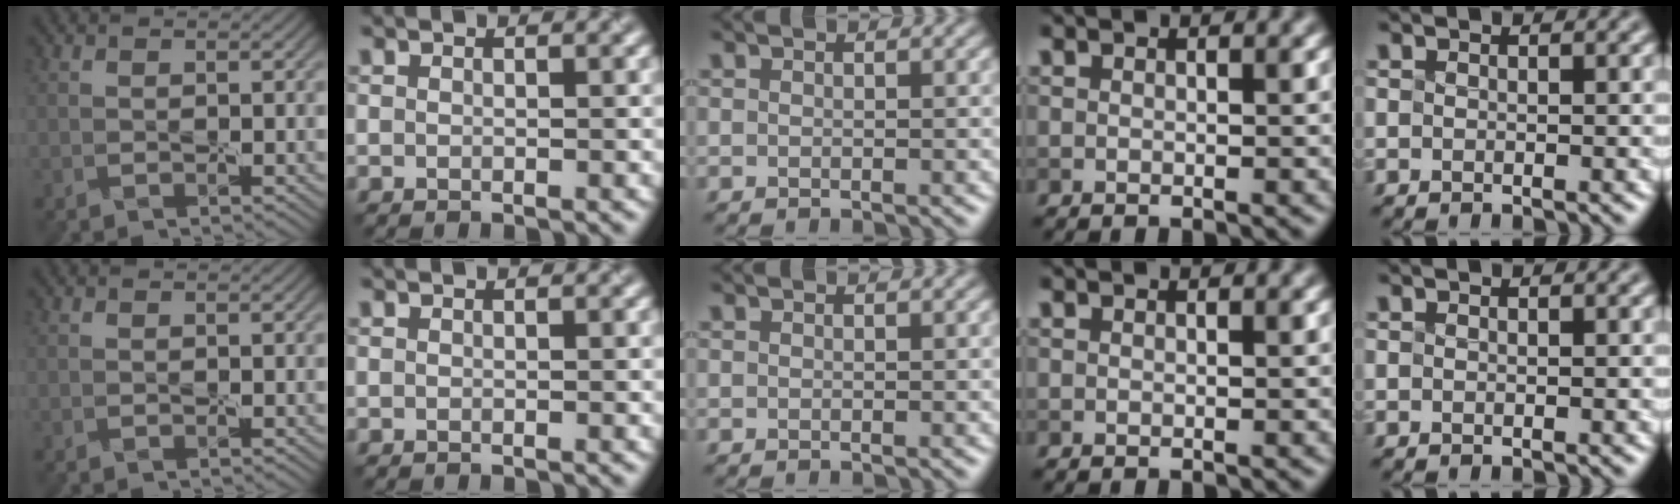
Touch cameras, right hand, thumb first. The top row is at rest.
{}